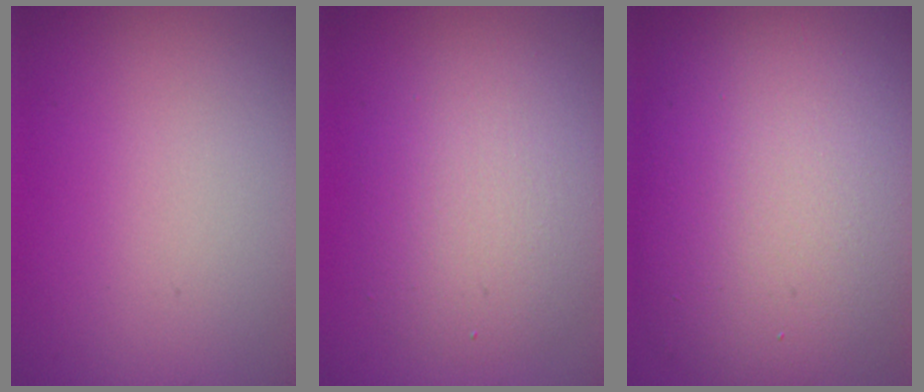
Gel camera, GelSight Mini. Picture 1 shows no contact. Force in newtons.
{"total": 5.0, "press": 5.0, "slide": 0.2}
{"total": 13.4, "press": 13.3, "slide": 0.8}